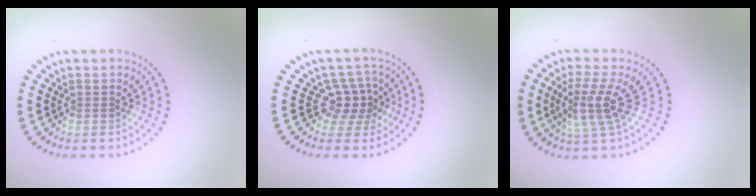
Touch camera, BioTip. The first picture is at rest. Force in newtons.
{"total": 2.7, "press": 2.2, "slide": 1.6}
{"total": 3.8, "press": 2.8, "slide": 2.6}